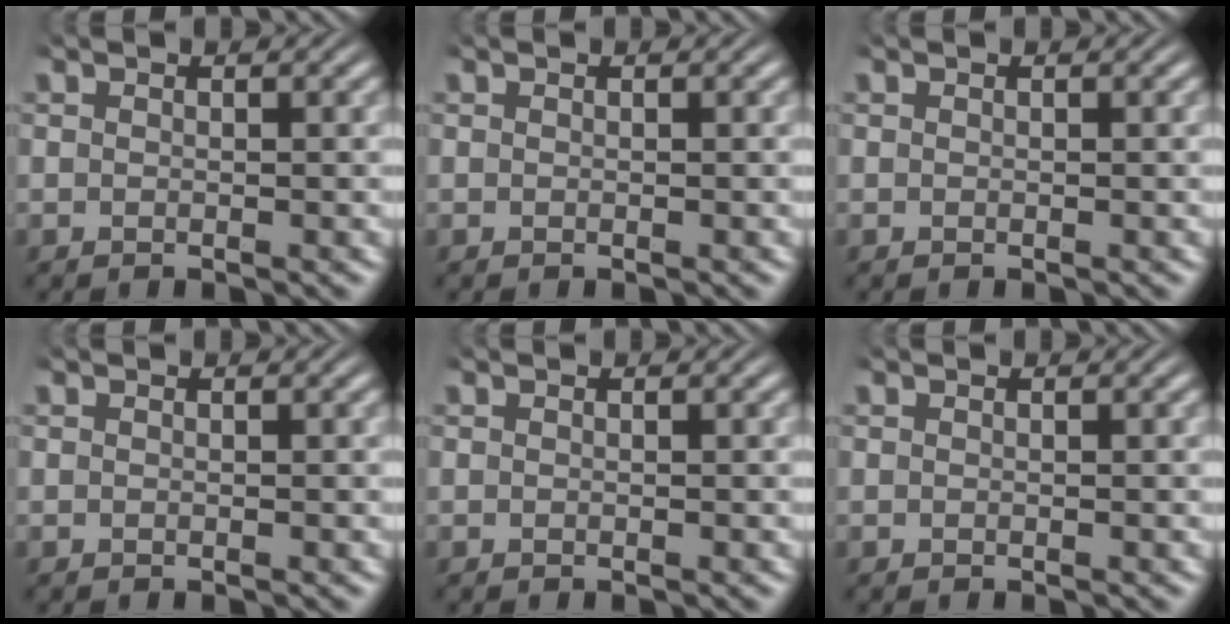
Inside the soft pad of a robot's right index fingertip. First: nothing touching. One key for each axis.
{"total": 0.0}
{"total": 0.0}
{"total": 0.0}
{"total": 0.0}
{"total": 0.0}